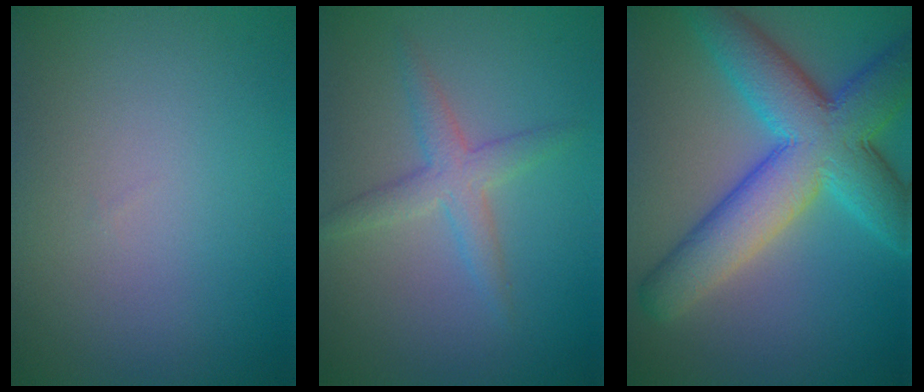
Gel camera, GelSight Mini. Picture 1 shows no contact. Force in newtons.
{"total": 2.7, "press": 2.7, "slide": 0.0}
{"total": 9.8, "press": 9.8, "slide": 0.4}